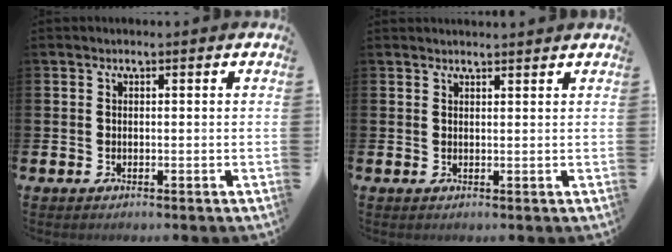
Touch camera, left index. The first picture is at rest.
{"total": 1.4, "force": [1.4, -0.1, 0.0], "torque": [0.011, -0.011, 0.023]}